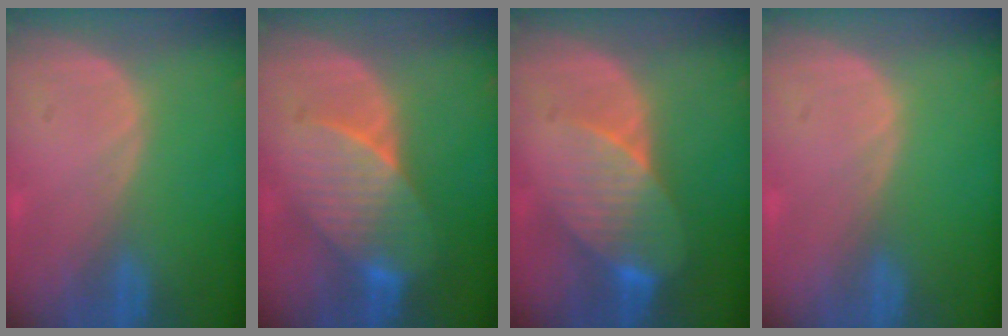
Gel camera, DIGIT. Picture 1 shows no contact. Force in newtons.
{"total": 7.2, "press": 7.1, "slide": 1.1}
{"total": 8.4, "press": 7.5, "slide": 3.8}
{"total": 0.0}